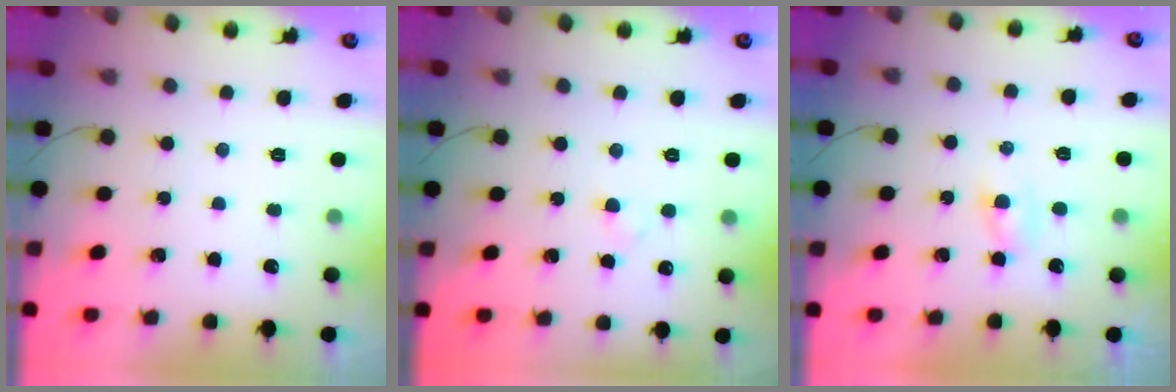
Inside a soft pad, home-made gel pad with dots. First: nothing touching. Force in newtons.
{"total": 1.5, "press": 1.3, "slide": 0.8}
{"total": 1.6, "press": 1.4, "slide": 0.7}